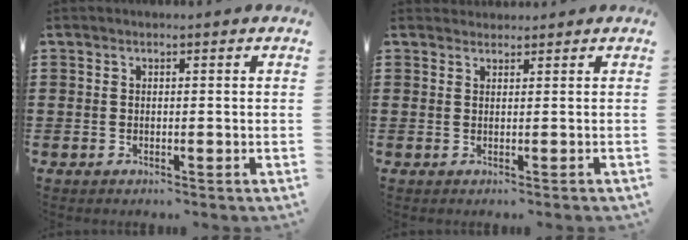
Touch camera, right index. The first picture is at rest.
{"total": 0.9, "force": [0.8, 0.2, -0.2], "torque": [0.002, 0.002, 0.016]}